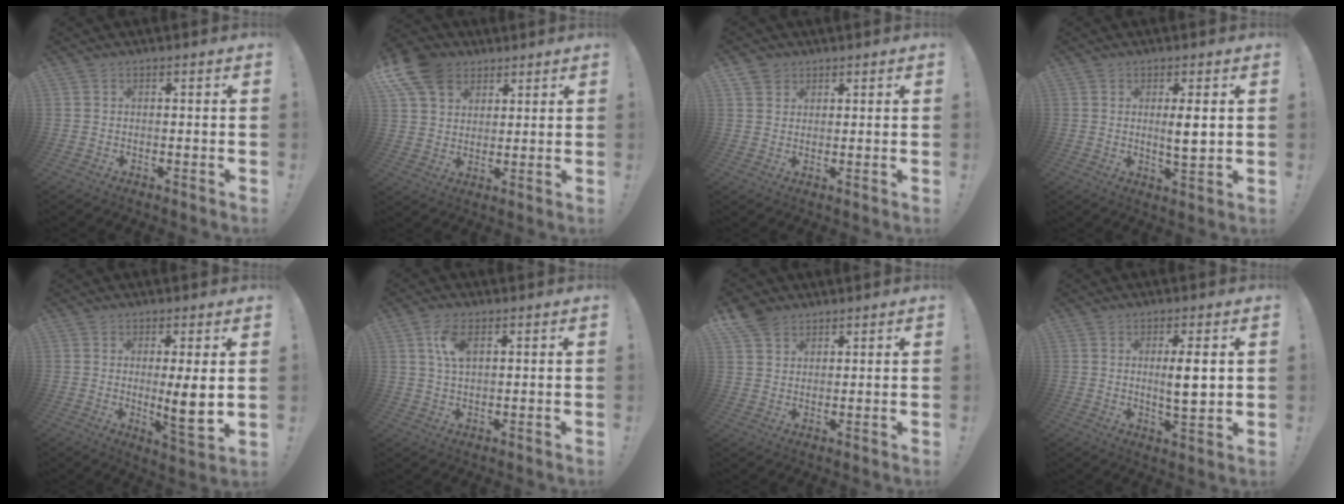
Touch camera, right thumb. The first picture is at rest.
{"total": 12.7, "force": [7.0, 9.0, 5.5], "torque": [-0.098, -0.038, 0.139]}
{"total": 3.2, "force": [2.1, 2.4, 0.1], "torque": [0.003, -0.009, 0.037]}
{"total": 5.1, "force": [0.9, 0.6, 5.0], "torque": [-0.076, -0.013, 0.009]}
{"total": 9.1, "force": [0.8, 1.1, 9.0], "torque": [-0.121, -0.021, 0.012]}
{"total": 6.5, "force": [2.5, 3.1, 5.1], "torque": [-0.090, 0.000, 0.045]}
{"total": 6.0, "force": [4.4, 3.7, 1.6], "torque": [-0.034, -0.021, 0.087]}
{"total": 6.5, "force": [1.1, 0.8, 6.3], "torque": [-0.100, -0.010, 0.013]}